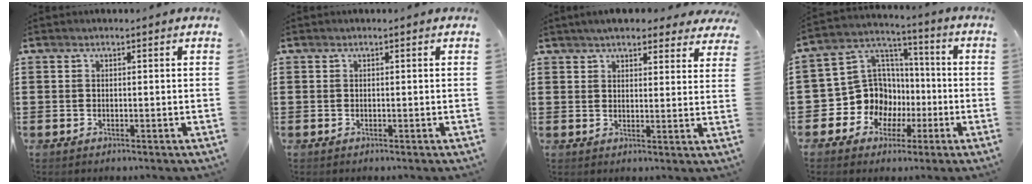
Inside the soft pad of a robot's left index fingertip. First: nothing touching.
{"total": 0.0}
{"total": 5.0, "force": [4.6, 0.9, 1.9], "torque": [-0.050, -0.005, 0.084]}
{"total": 10.9, "force": [-2.3, 10.3, 2.8], "torque": [-0.112, -0.001, -0.035]}